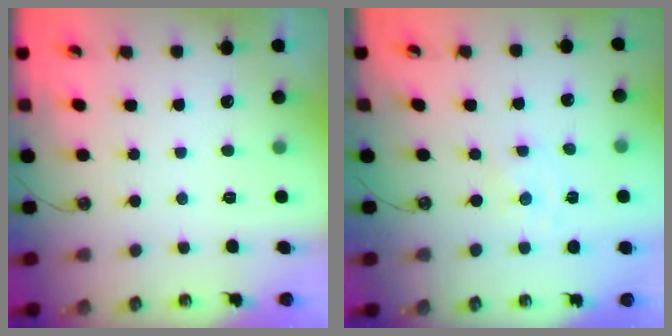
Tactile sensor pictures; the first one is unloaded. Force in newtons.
{"total": 0.0}